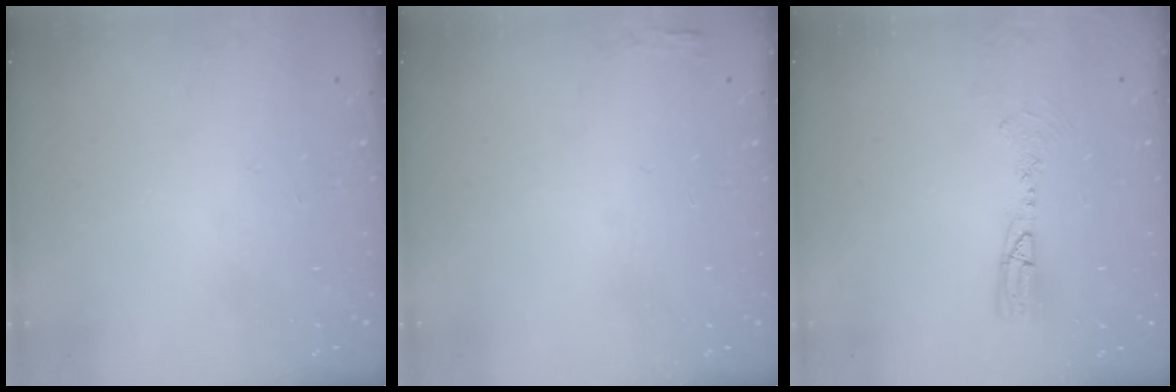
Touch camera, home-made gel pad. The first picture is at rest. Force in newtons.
{"total": 2.7, "press": 2.6, "slide": 0.8}
{"total": 7.8, "press": 7.5, "slide": 2.2}